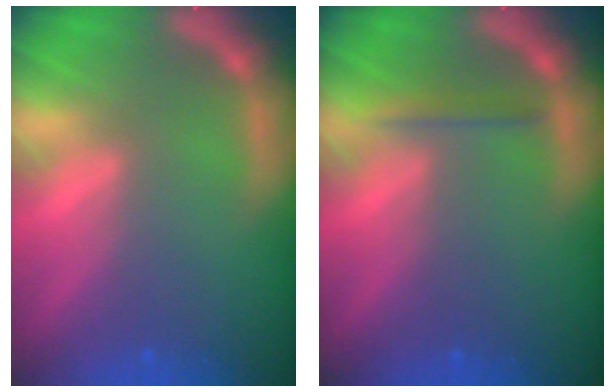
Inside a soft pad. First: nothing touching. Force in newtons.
{"total": 1.4}